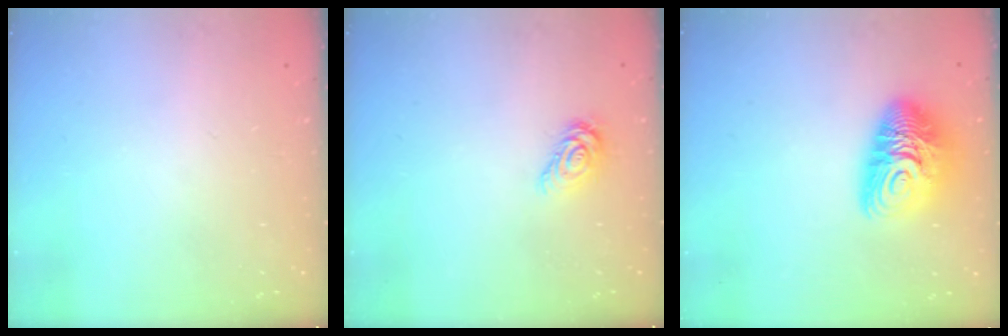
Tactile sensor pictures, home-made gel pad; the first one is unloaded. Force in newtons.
{"total": 6.8, "press": 6.8, "slide": 0.1}
{"total": 12.0, "press": 11.9, "slide": 1.1}